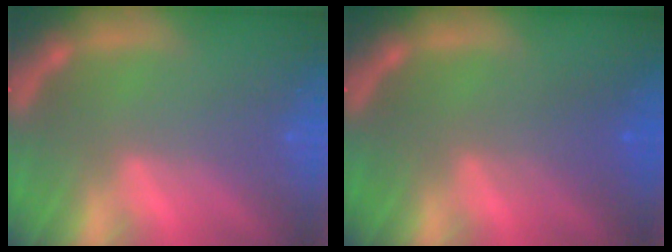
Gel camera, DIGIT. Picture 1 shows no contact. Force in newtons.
{"total": 2.4}